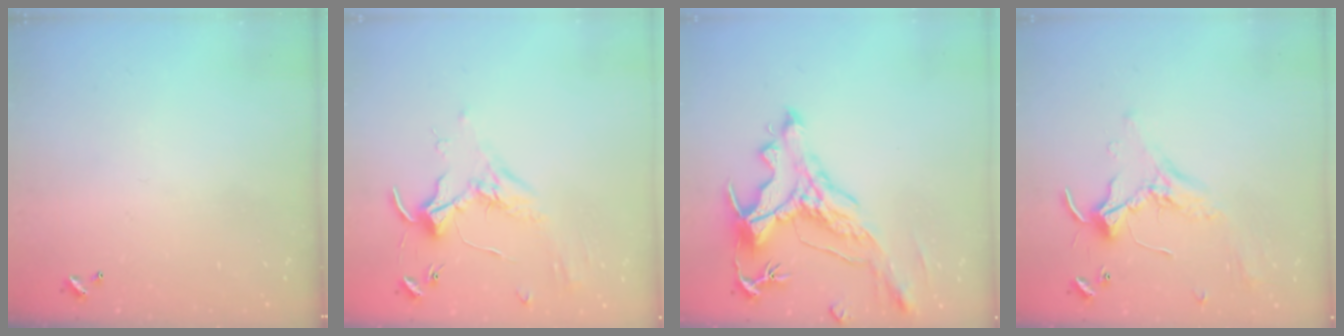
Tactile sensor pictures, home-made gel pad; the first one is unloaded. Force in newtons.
{"total": 1.8, "press": 1.8, "slide": 0.4}
{"total": 2.9, "press": 2.6, "slide": 1.5}
{"total": 1.7, "press": 1.6, "slide": 0.2}